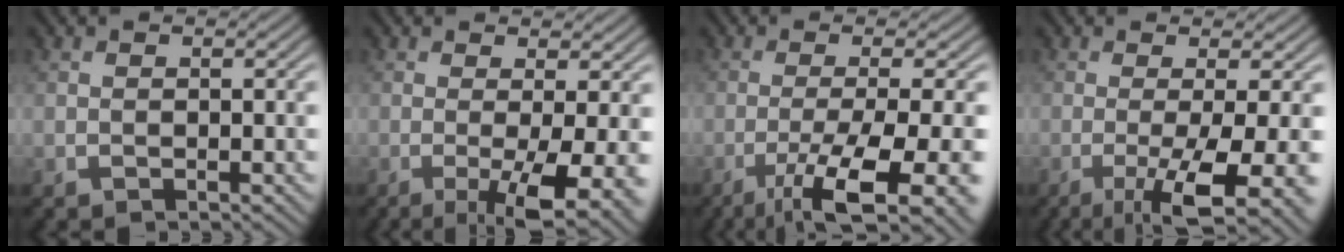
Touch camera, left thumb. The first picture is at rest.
{"total": 6.7, "force": [-1.5, 1.4, 6.4], "torque": [-0.100, -0.004, -0.021]}
{"total": 12.2, "force": [-5.6, 2.8, 10.5], "torque": [-0.156, -0.012, -0.080]}
{"total": 9.2, "force": [-2.8, 2.0, 8.5], "torque": [-0.117, -0.004, -0.038]}